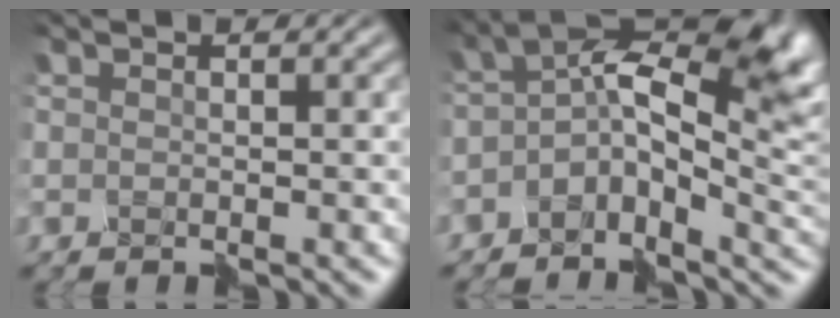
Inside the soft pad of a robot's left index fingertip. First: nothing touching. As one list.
[{"total": 10.0, "force": [0.3, 4.8, 8.8], "torque": [-0.136, 0.022, -0.017]}]